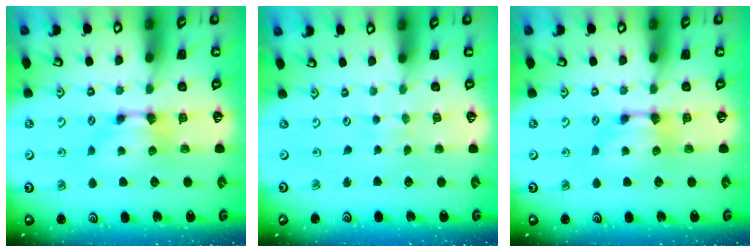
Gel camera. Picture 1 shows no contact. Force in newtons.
{"total": 3.9, "press": 3.8, "slide": 0.3}
{"total": 0.0}